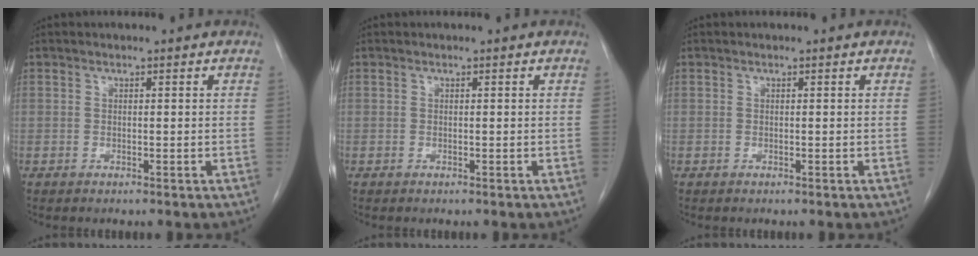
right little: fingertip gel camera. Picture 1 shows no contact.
{"total": 0.0}
{"total": 0.0}